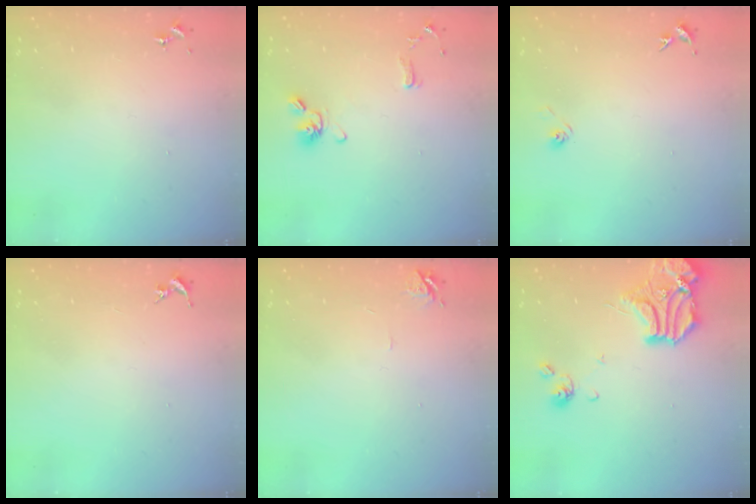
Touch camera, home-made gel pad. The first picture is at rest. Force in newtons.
{"total": 10.8, "press": 10.6, "slide": 1.9}
{"total": 2.9, "press": 2.5, "slide": 1.5}
{"total": 0.0}
{"total": 5.8, "press": 5.8, "slide": 0.7}
{"total": 16.0, "press": 15.8, "slide": 2.5}